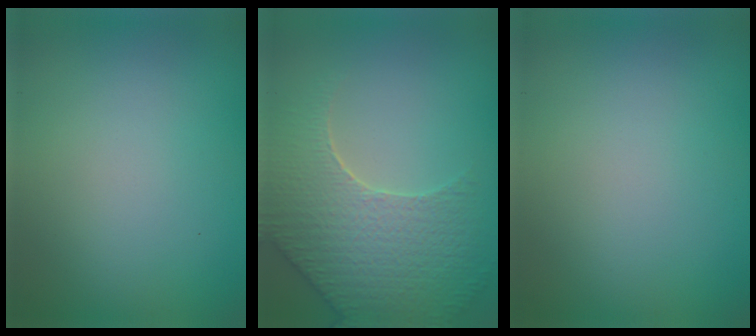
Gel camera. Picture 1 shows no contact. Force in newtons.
{"total": 7.5, "press": 5.7, "slide": 4.9}
{"total": 0.0}